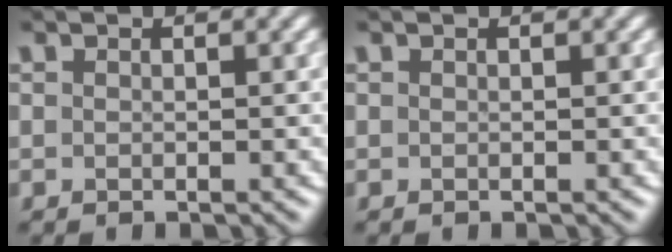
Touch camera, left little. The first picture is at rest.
{"total": 0.0}